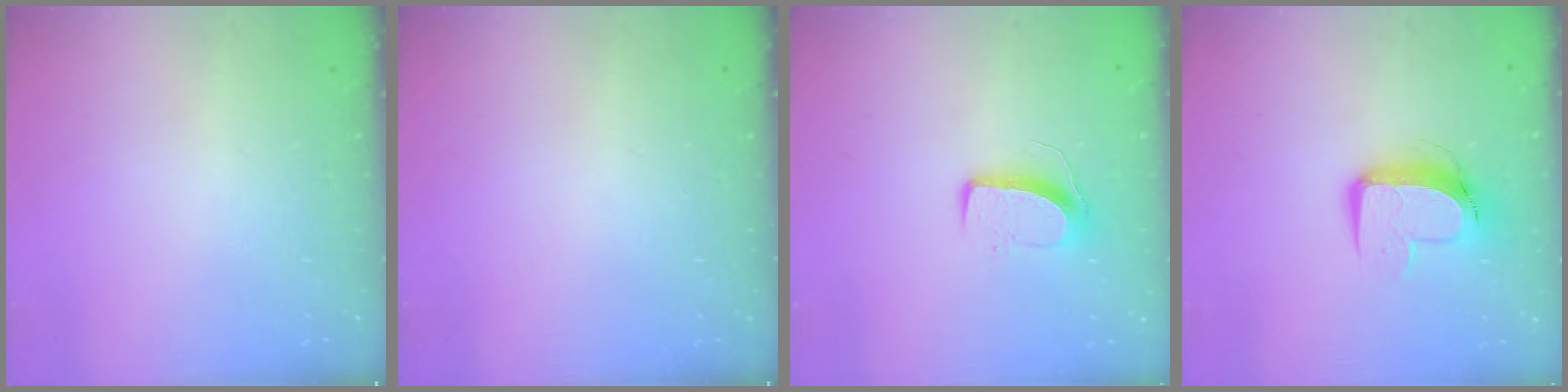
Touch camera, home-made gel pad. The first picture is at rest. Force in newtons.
{"total": 0.0}
{"total": 9.3, "press": 9.3, "slide": 0.5}
{"total": 11.3, "press": 11.2, "slide": 1.3}